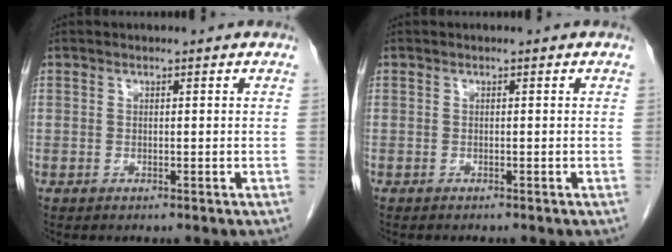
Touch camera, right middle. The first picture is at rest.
{"total": 0.7, "force": [-0.7, 0.1, 0.2], "torque": [-0.005, -0.001, -0.011]}